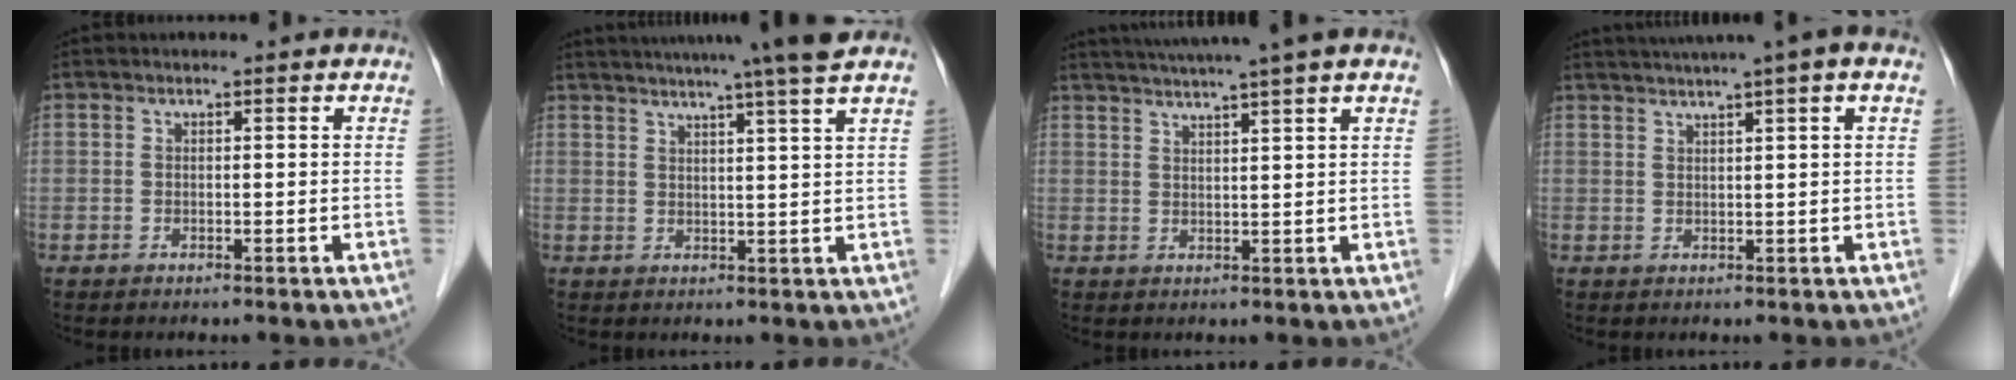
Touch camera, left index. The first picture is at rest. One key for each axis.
{"total": 12.5, "fx": 10.5, "fy": -2.0, "fz": 6.4, "tx": -0.103, "ty": -0.006, "tz": 0.131}
{"total": 10.5, "fx": 8.7, "fy": -1.7, "fz": 5.5, "tx": -0.090, "ty": 0.016, "tz": 0.117}
{"total": 8.3, "fx": 5.9, "fy": -1.0, "fz": 5.7, "tx": -0.090, "ty": 0.035, "tz": 0.079}